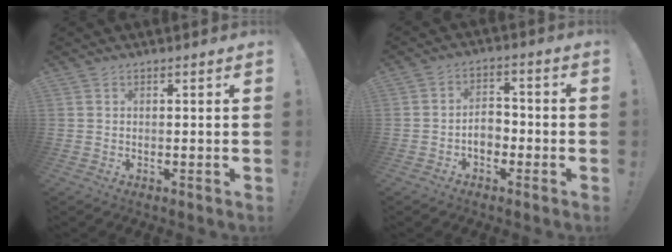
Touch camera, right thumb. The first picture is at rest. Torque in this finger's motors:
{"motor_torque": [0.94, 1.02, 0.54, -0.63, 0.00]}